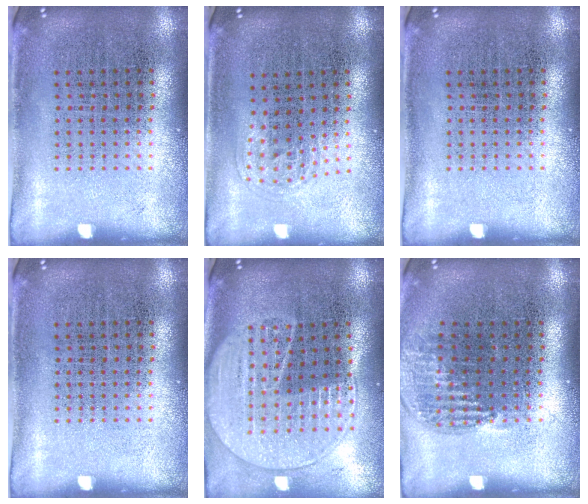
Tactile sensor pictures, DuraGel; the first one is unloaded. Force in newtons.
{"total": 1.0, "press": 0.6, "slide": 0.8}
{"total": 0.0}
{"total": 0.0}
{"total": 2.0, "press": 1.8, "slide": 1.0}
{"total": 0.9, "press": 0.9, "slide": 0.2}